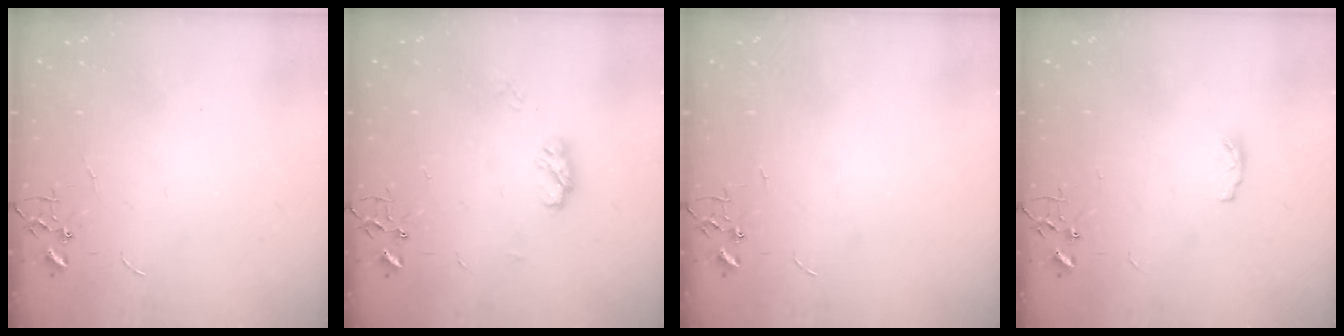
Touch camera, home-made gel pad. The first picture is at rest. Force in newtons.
{"total": 6.7, "press": 6.7, "slide": 0.4}
{"total": 0.0}
{"total": 3.5, "press": 3.4, "slide": 0.5}